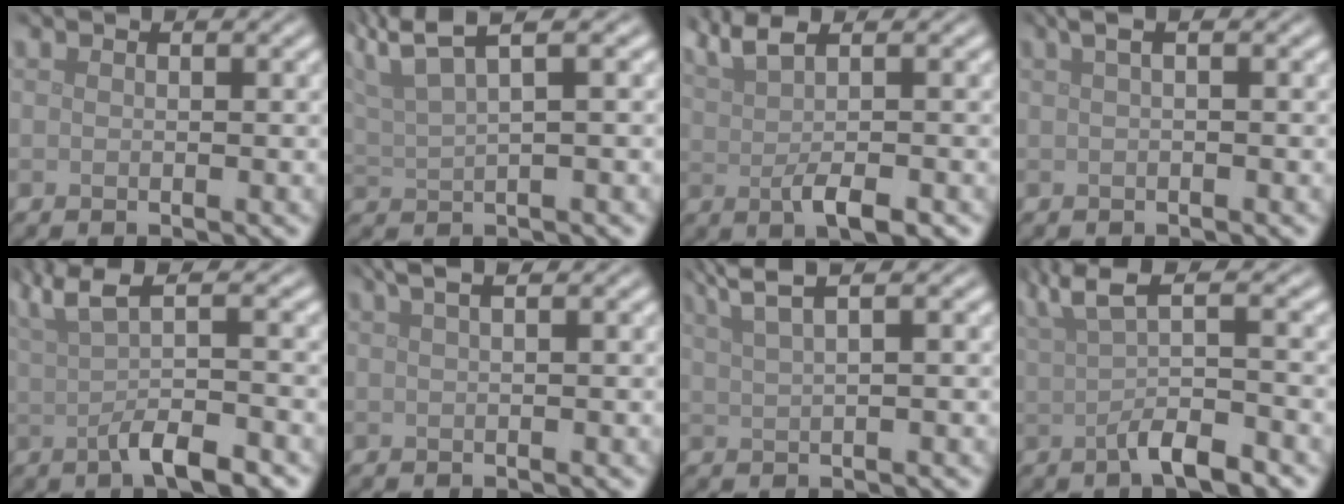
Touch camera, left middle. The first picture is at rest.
{"total": 5.7, "force": [4.0, 1.1, 3.9], "torque": [-0.071, 0.023, 0.066]}
{"total": 4.9, "force": [1.0, 1.5, 4.6], "torque": [-0.072, 0.004, 0.019]}
{"total": 2.0, "force": [0.6, 0.6, 1.8], "torque": [-0.028, 0.010, 0.006]}
{"total": 6.5, "force": [0.3, 1.9, 6.2], "torque": [-0.096, 0.006, 0.000]}
{"total": 3.4, "force": [1.9, 1.3, 2.5], "torque": [-0.017, 0.016, 0.005]}
{"total": 4.1, "force": [2.9, 0.9, 2.8], "torque": [-0.041, 0.013, 0.039]}
{"total": 5.6, "force": [0.2, 1.6, 5.4], "torque": [-0.089, 0.006, 0.000]}